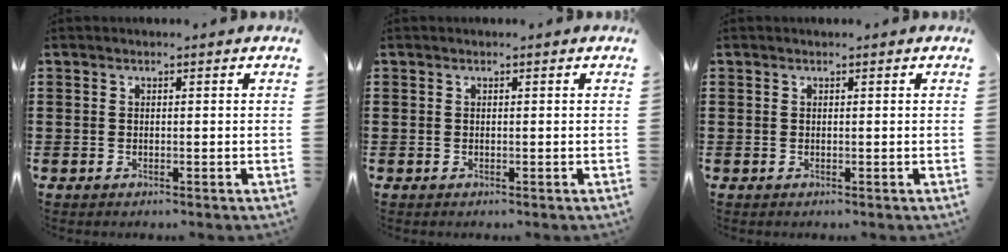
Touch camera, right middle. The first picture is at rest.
{"total": 0.0}
{"total": 0.0}